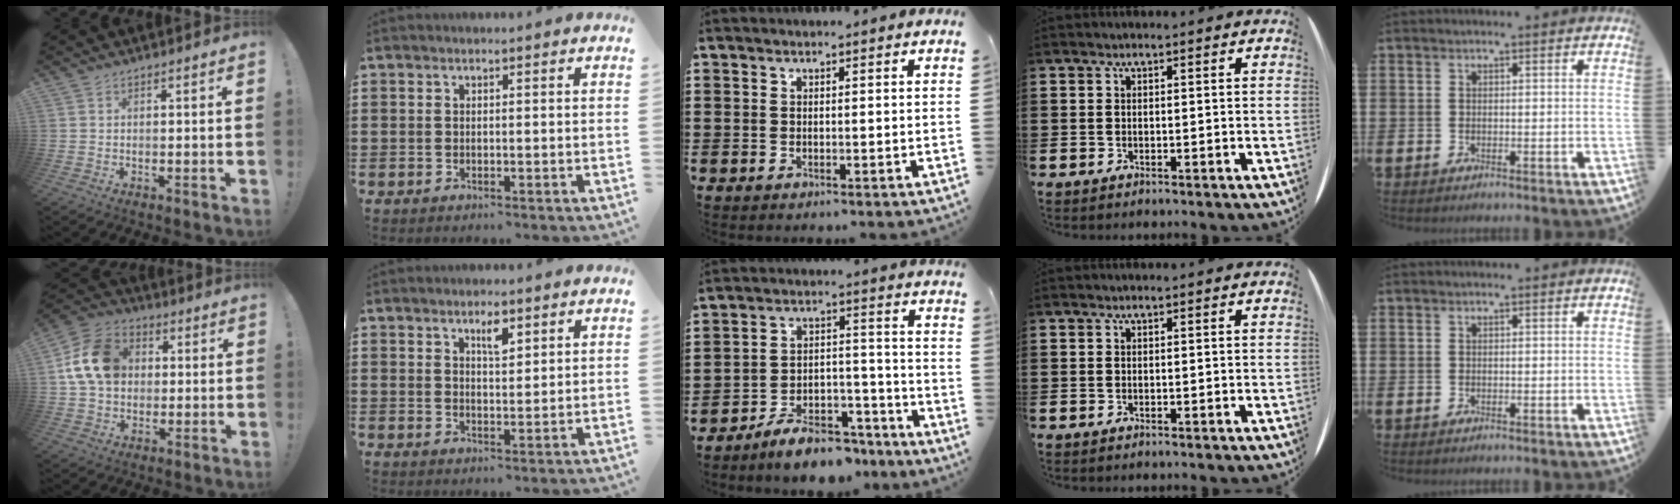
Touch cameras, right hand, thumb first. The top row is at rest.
{"thumb": {"total": 15.7, "force": [2.6, 12.4, 9.2], "torque": [-0.140, 0.007, 0.055]}, "index": {"total": 3.2, "force": [2.1, 1.0, 2.2], "torque": [-0.033, -0.002, 0.032]}, "middle": {"total": 7.9, "force": [-7.3, 2.0, 2.4], "torque": [-0.034, 0.028, -0.137]}}